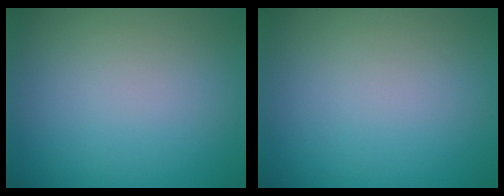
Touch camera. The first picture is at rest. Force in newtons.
{"total": 0.0}